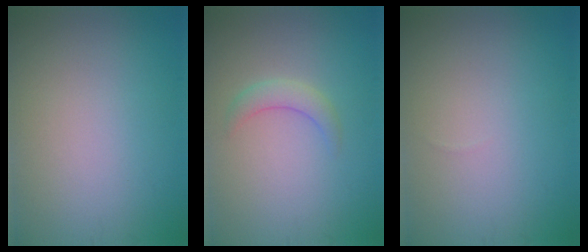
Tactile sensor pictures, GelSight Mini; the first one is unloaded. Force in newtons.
{"total": 1.9, "press": 1.9, "slide": 0.1}
{"total": 0.0}